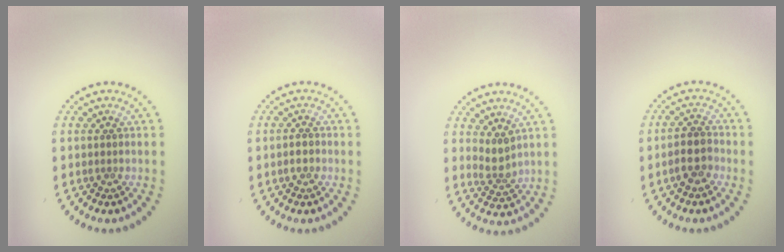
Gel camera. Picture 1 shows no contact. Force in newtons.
{"total": 1.1, "press": 1.1, "slide": 0.4}
{"total": 2.2, "press": 1.6, "slide": 1.5}
{"total": 2.4, "press": 2.3, "slide": 0.8}